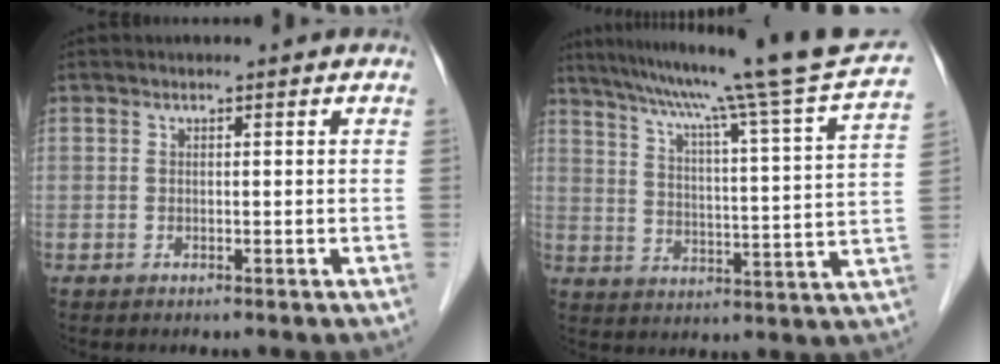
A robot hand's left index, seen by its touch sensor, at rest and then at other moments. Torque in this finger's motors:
{"motor_torque": [-0.76, -0.88, 0.11, 0.08]}